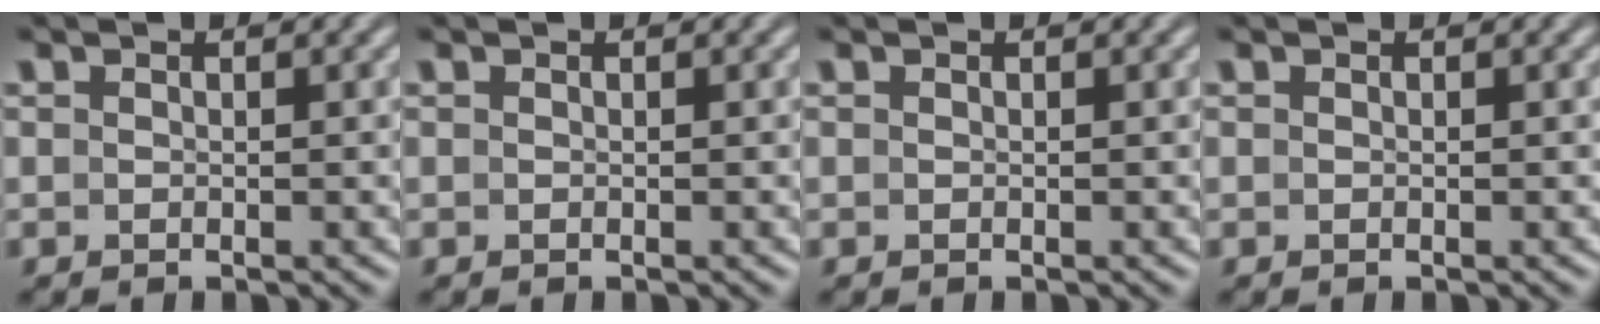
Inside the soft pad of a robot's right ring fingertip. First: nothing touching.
{"total": 0.0}
{"total": 0.0}
{"total": 0.0}